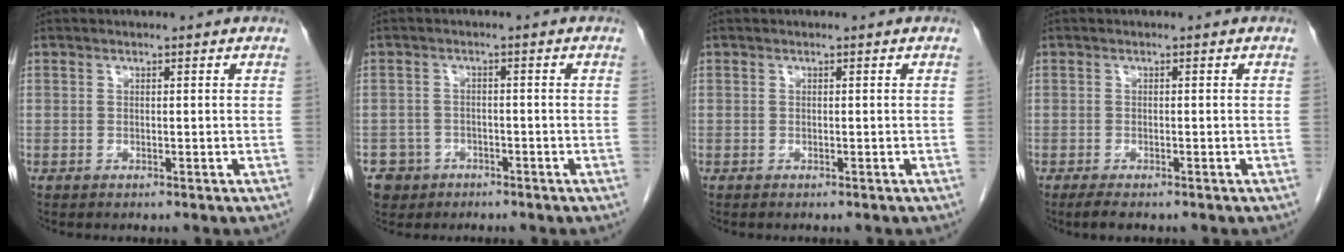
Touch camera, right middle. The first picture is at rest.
{"total": 4.3, "force": [-2.5, 3.5, 0.0], "torque": [0.001, 0.011, -0.041]}
{"total": 0.9, "force": [-0.8, 0.1, 0.5], "torque": [-0.010, -0.001, -0.006]}
{"total": 2.4, "force": [-1.8, 0.5, 1.5], "torque": [-0.027, -0.006, -0.025]}